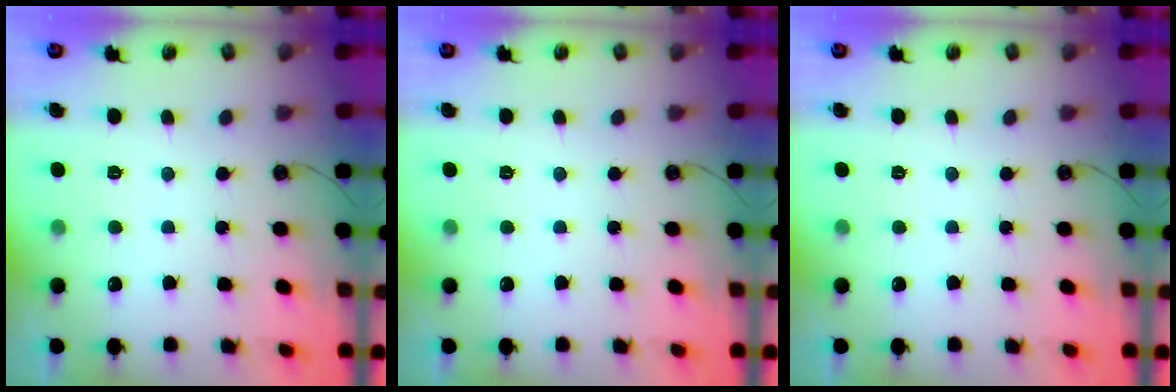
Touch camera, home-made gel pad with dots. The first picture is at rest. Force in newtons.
{"total": 0.0}
{"total": 0.0}